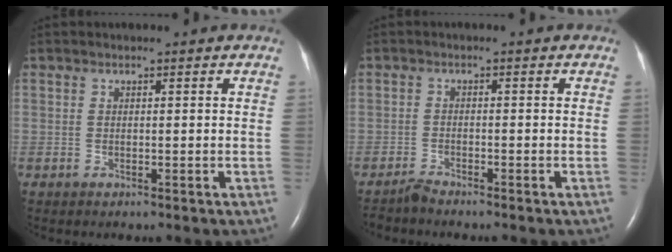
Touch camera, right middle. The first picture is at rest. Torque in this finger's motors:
{"motor_torque": [0.34, -0.36, 0.02, -0.01]}